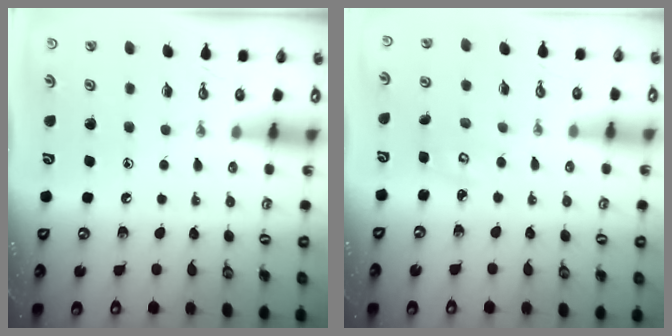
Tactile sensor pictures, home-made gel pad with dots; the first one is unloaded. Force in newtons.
{"total": 3.0, "press": 3.0, "slide": 0.3}